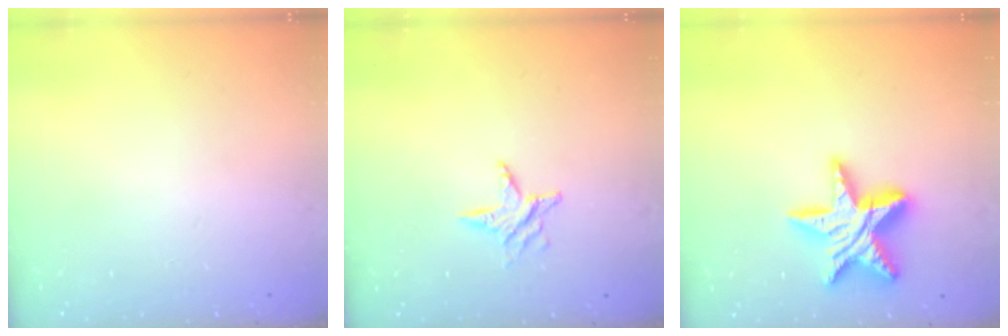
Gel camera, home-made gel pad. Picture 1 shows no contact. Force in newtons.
{"total": 5.0, "press": 5.0, "slide": 0.5}
{"total": 16.9, "press": 16.8, "slide": 1.3}